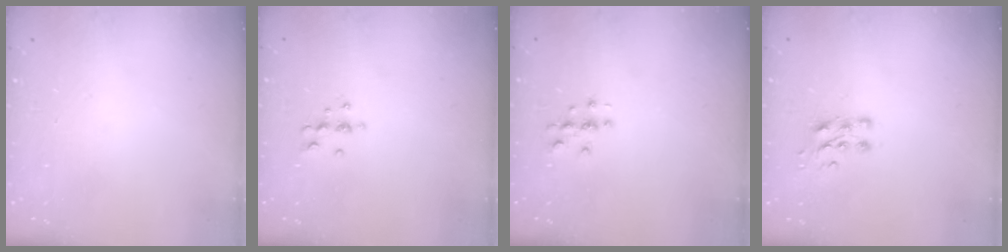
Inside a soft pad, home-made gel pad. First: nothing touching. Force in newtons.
{"total": 5.7, "press": 5.7, "slide": 0.8}
{"total": 2.7, "press": 2.7, "slide": 0.3}
{"total": 7.1, "press": 7.1, "slide": 0.8}